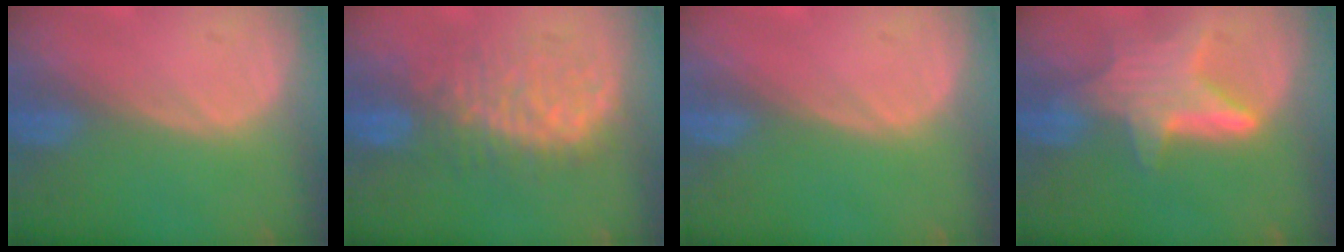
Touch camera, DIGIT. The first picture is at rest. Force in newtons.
{"total": 8.9, "press": 8.6, "slide": 2.1}
{"total": 0.0}
{"total": 6.9, "press": 6.7, "slide": 1.6}